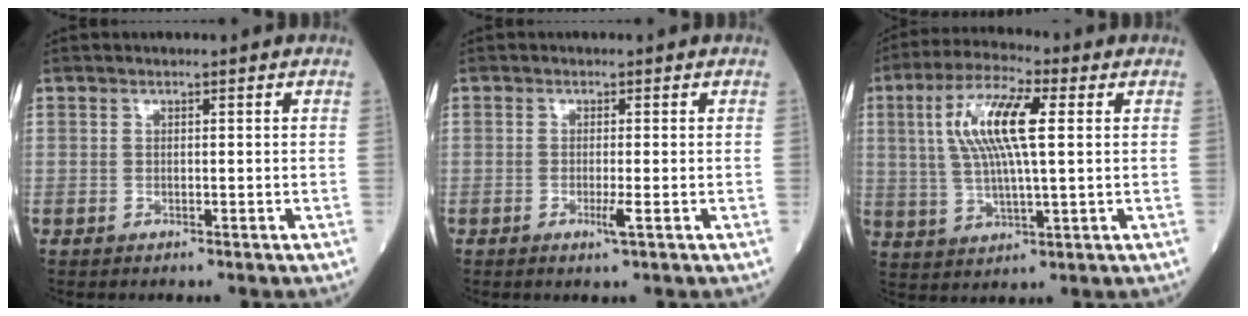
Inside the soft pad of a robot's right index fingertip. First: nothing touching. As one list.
[{"total": 1.9, "force": [-0.6, -0.2, 1.8], "torque": [-0.035, -0.006, -0.011]}, {"total": 11.7, "force": [2.7, 2.3, 11.2], "torque": [-0.228, 0.014, 0.048]}]